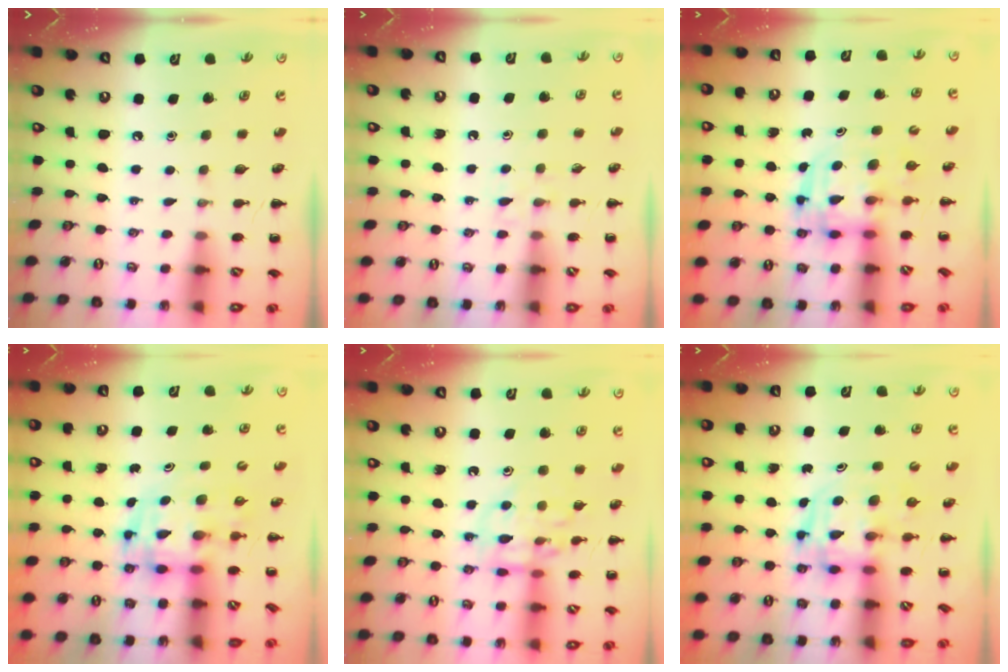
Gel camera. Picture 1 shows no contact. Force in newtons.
{"total": 2.2, "press": 2.0, "slide": 1.0}
{"total": 3.0, "press": 3.0, "slide": 0.3}
{"total": 3.5, "press": 3.4, "slide": 0.6}
{"total": 13.3, "press": 13.2, "slide": 1.0}
{"total": 3.2, "press": 3.1, "slide": 0.5}